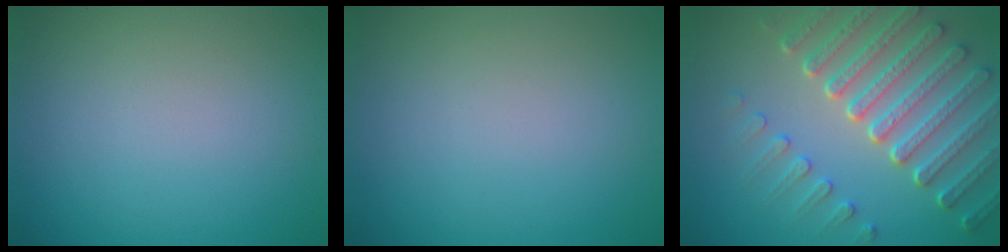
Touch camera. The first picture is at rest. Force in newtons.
{"total": 0.0}
{"total": 7.3, "press": 5.7, "slide": 4.6}